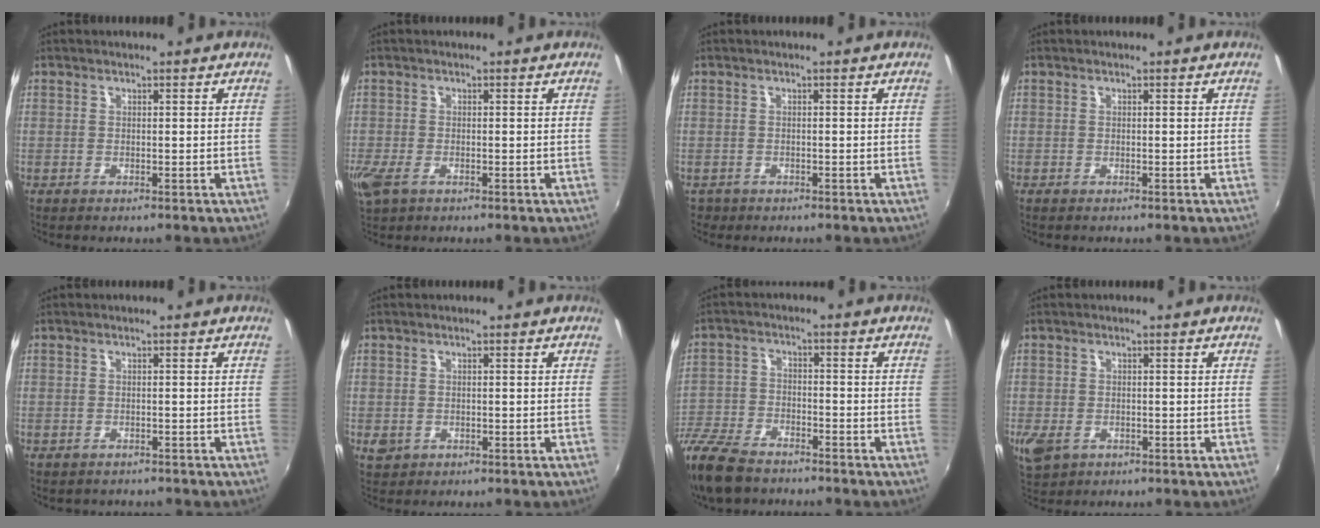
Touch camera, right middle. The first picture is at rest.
{"total": 4.5, "force": [-2.3, 2.3, 3.0], "torque": [-0.072, -0.015, -0.044]}
{"total": 1.8, "force": [-1.2, 1.3, 0.3], "torque": [-0.012, -0.004, -0.018]}
{"total": 0.6, "force": [-0.5, 0.1, 0.2], "torque": [-0.005, -0.003, -0.010]}
{"total": 1.7, "force": [-1.5, 0.9, 0.3], "torque": [-0.010, -0.006, -0.019]}
{"total": 2.3, "force": [-0.6, 2.0, 1.0], "torque": [-0.018, -0.004, -0.009]}
{"total": 14.7, "force": [-11.2, 6.4, 6.9], "torque": [-0.184, -0.023, -0.221]}
{"total": 5.6, "force": [-2.3, 3.9, 3.4], "torque": [-0.075, -0.017, -0.039]}